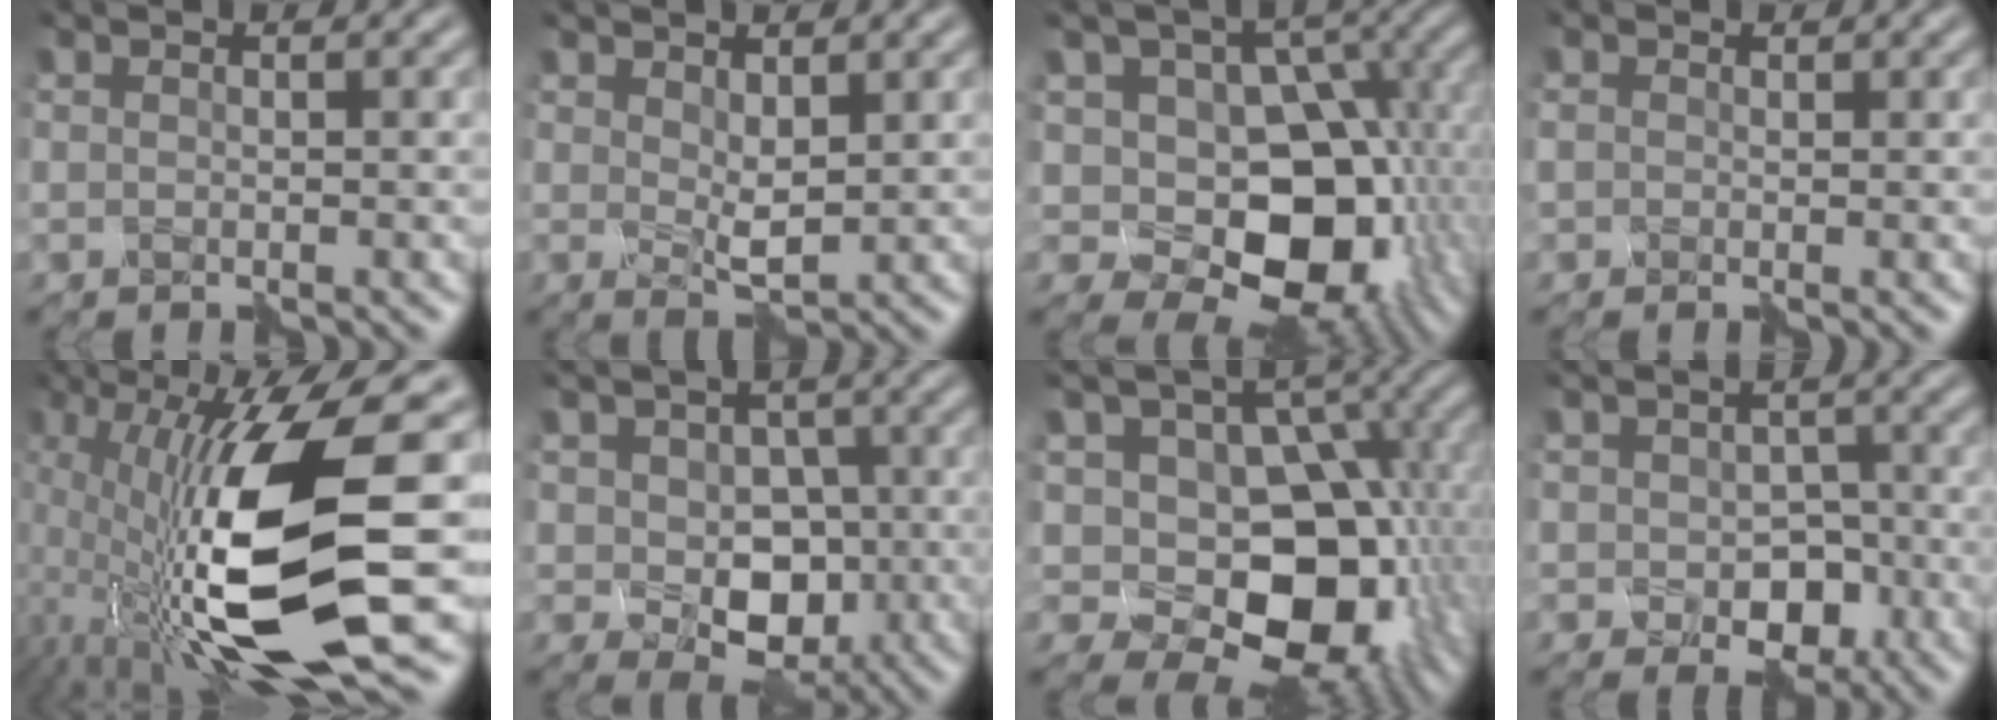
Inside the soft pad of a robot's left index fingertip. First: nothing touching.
{"total": 1.9, "force": [0.8, 0.9, 1.5], "torque": [-0.029, -0.004, 0.016]}
{"total": 11.2, "force": [-1.8, 8.1, 7.6], "torque": [-0.093, -0.008, -0.034]}
{"total": 0.9, "force": [0.2, 0.8, -0.2], "torque": [0.007, 0.001, 0.003]}
{"total": 15.0, "force": [-4.0, 4.0, 13.9], "torque": [-0.264, -0.010, -0.068]}
{"total": 5.1, "force": [-1.2, 4.0, 3.0], "torque": [-0.045, -0.003, -0.024]}
{"total": 12.7, "force": [-1.5, 8.9, 8.9], "torque": [-0.107, 0.003, -0.022]}
{"total": 4.1, "force": [-1.5, 3.0, 2.4], "torque": [-0.038, -0.009, -0.023]}